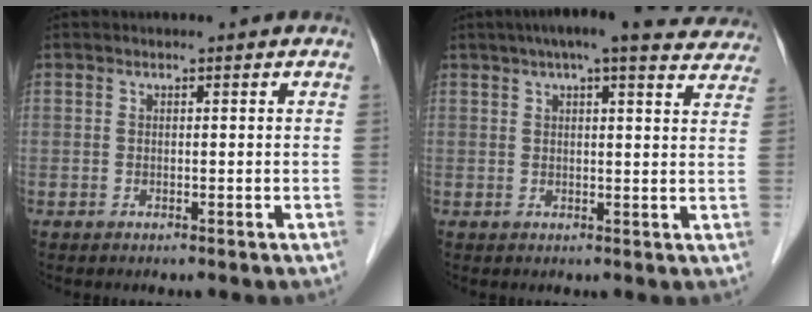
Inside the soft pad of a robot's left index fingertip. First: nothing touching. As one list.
[{"total": 16.8, "force": [14.4, 3.1, 8.1], "torque": [-0.106, 0.042, 0.172]}]